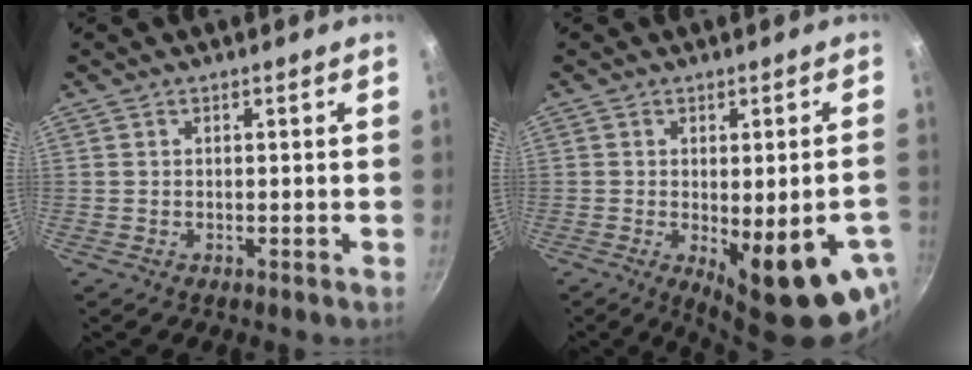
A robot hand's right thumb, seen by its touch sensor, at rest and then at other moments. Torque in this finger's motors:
{"motor_torque": [0.10, 0.70, 0.08, -0.13, 0.22]}